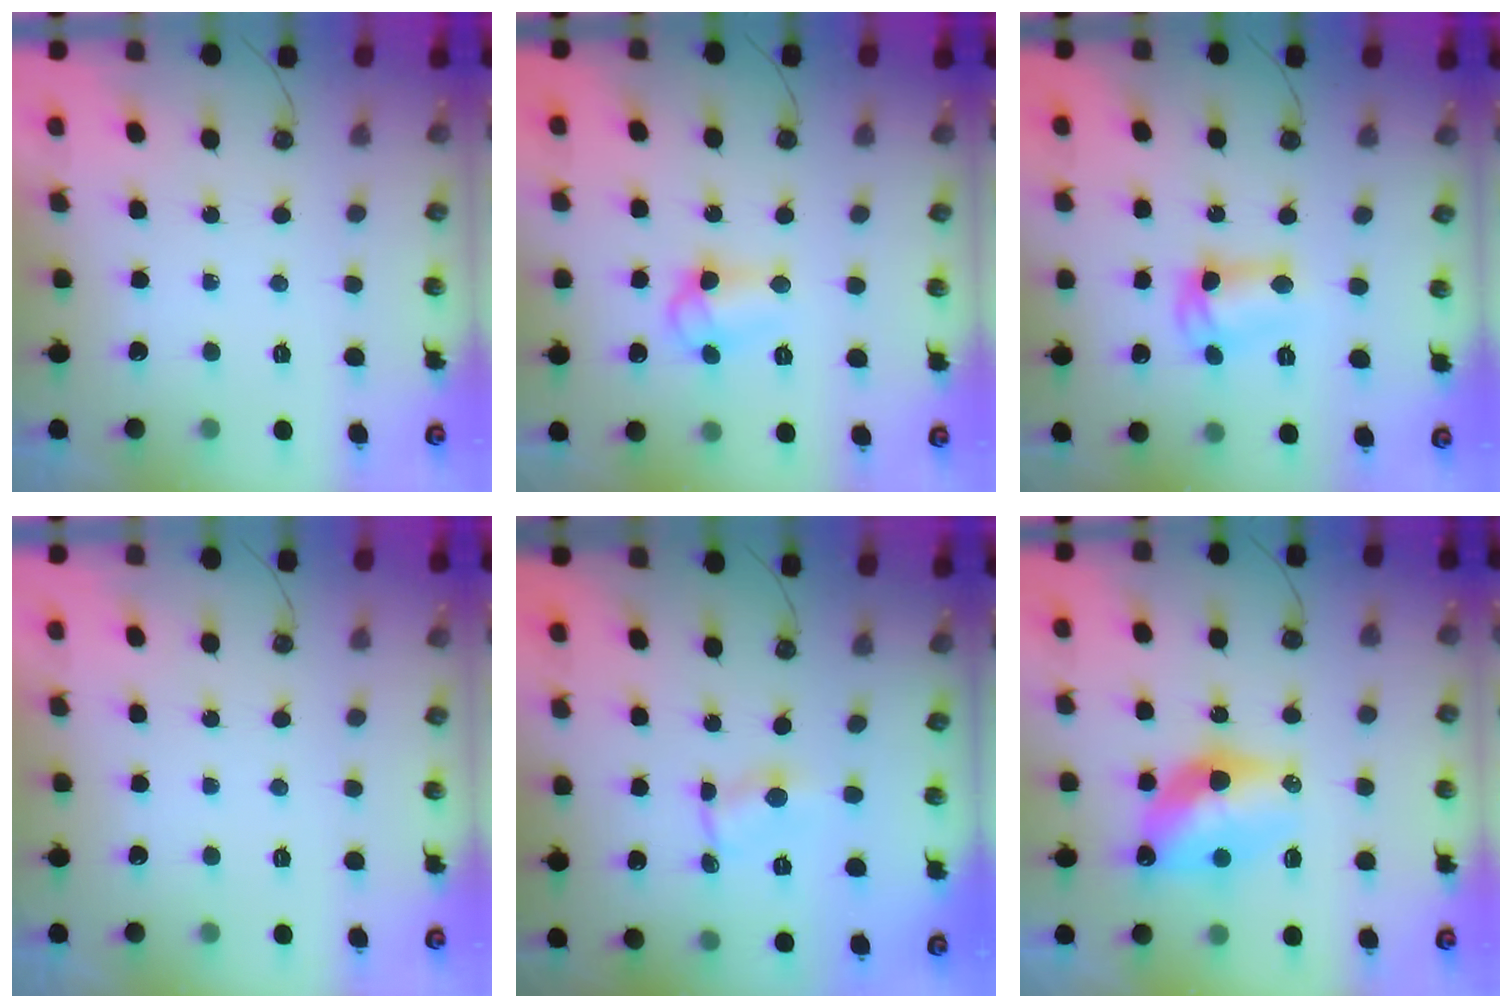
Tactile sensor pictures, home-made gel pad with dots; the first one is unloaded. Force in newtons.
{"total": 8.2, "press": 8.1, "slide": 0.4}
{"total": 9.3, "press": 8.5, "slide": 3.7}
{"total": 0.0}
{"total": 0.9, "press": 0.8, "slide": 0.2}
{"total": 11.5, "press": 11.5, "slide": 0.7}